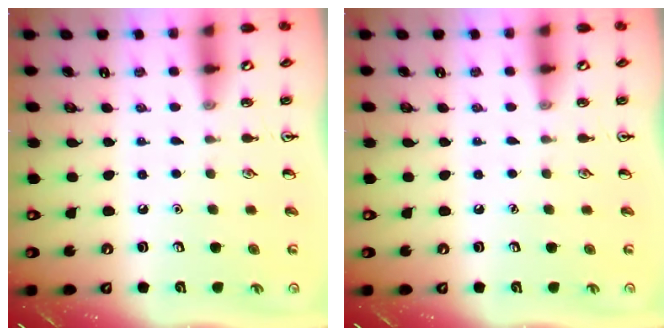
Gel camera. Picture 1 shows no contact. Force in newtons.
{"total": 0.0}